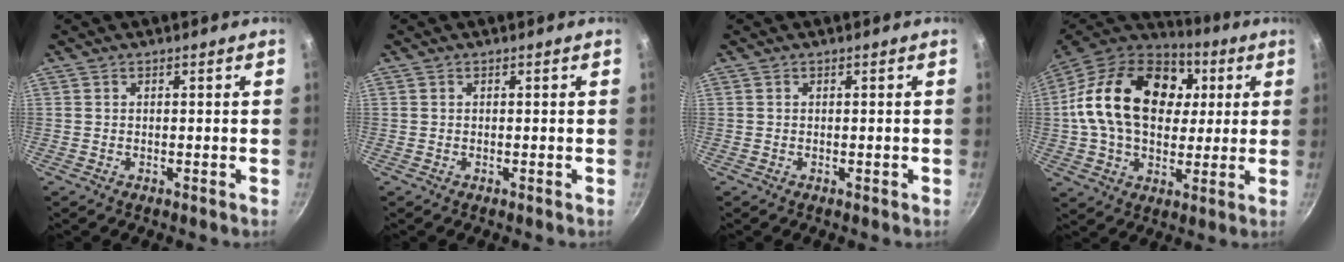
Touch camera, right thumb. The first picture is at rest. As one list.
[{"total": 0.0}, {"total": 0.0}, {"total": 25.2, "force": [4.8, 17.6, 17.4], "torque": [-0.287, 0.018, 0.072]}]